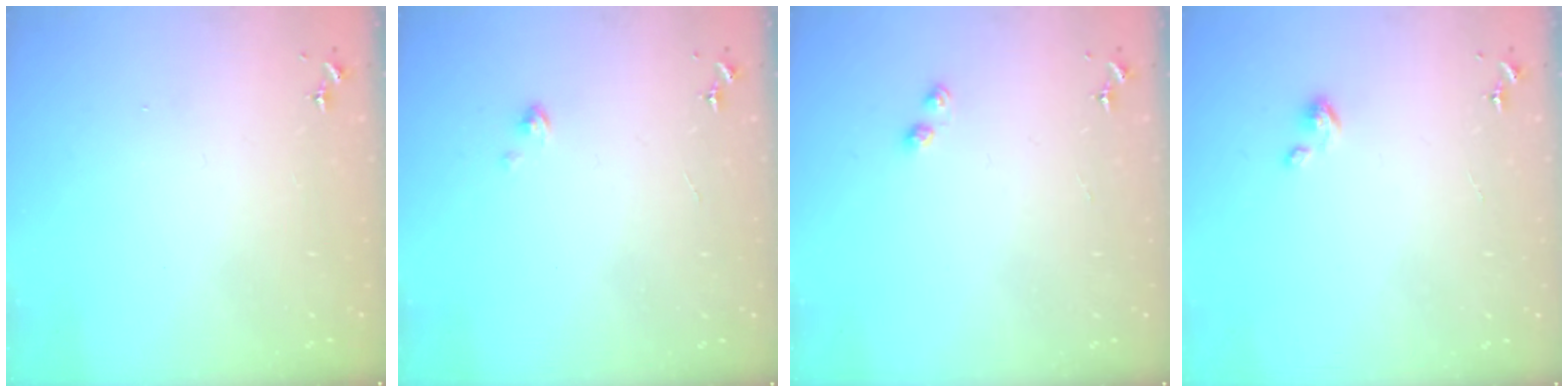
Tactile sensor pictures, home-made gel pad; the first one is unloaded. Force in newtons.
{"total": 2.5, "press": 2.4, "slide": 0.2}
{"total": 3.6, "press": 3.6, "slide": 0.4}
{"total": 4.3, "press": 4.3, "slide": 0.3}